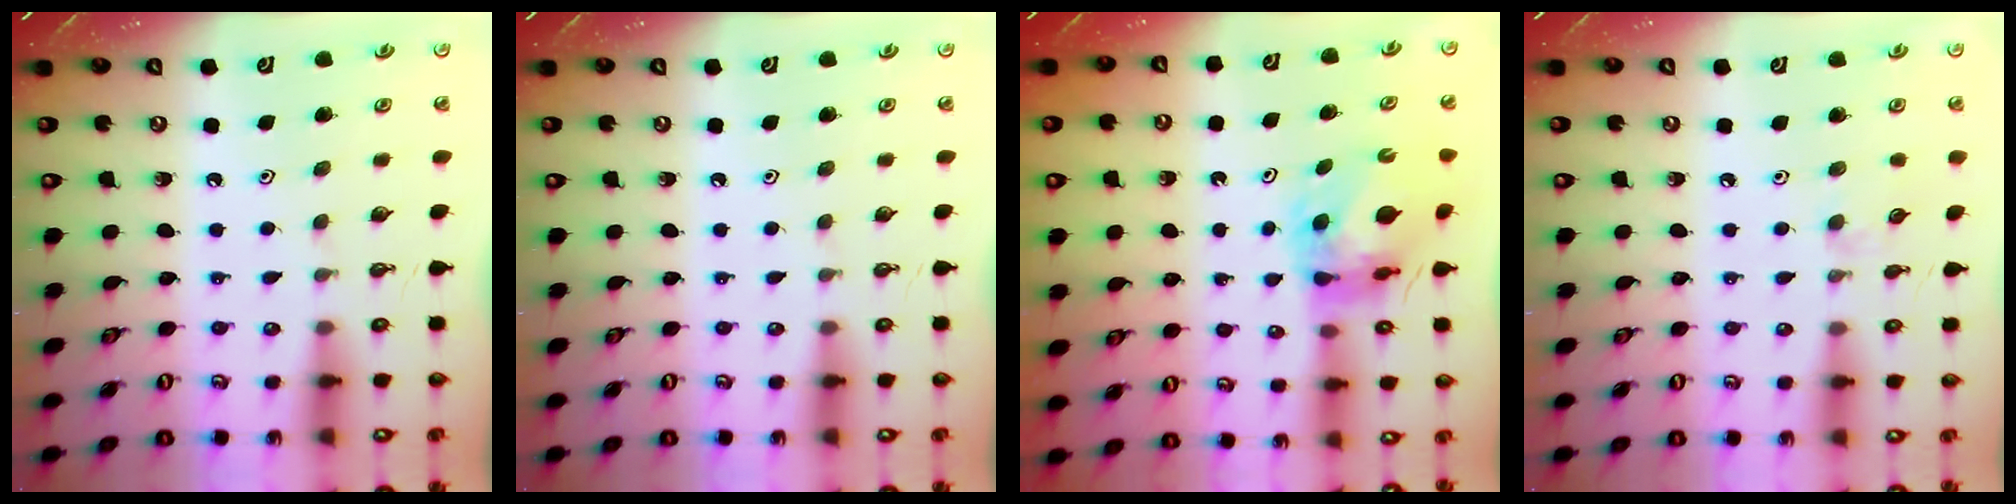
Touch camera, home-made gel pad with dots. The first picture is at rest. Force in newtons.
{"total": 0.0}
{"total": 10.6, "press": 10.5, "slide": 1.3}
{"total": 2.9, "press": 2.9, "slide": 0.3}